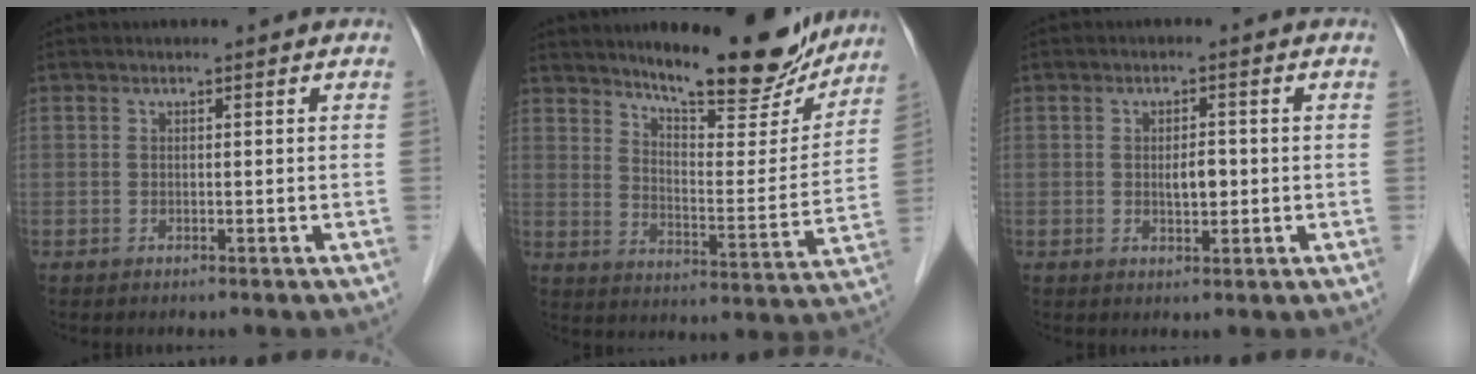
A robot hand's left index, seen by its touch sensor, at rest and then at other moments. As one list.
[{"total": 16.9, "force": [14.4, 3.2, 8.1], "torque": [-0.112, -0.034, 0.203]}, {"total": 2.7, "force": [-0.2, 1.2, 2.4], "torque": [-0.040, 0.001, -0.002]}]